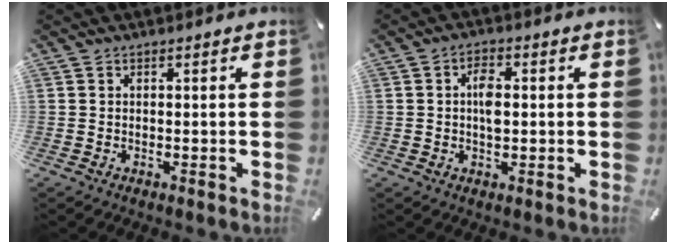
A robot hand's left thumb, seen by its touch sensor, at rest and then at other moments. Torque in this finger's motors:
{"motor_torque": [0.21, 0.77, 0.45, -0.02, 0.03]}